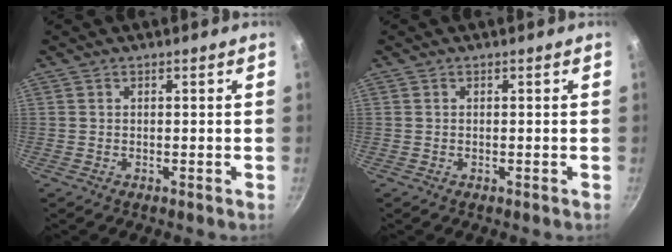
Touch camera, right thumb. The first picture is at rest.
{"total": 0.0}